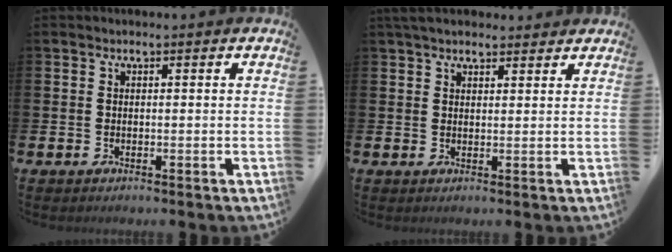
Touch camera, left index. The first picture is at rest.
{"total": 3.3, "force": [2.9, 1.2, 1.1], "torque": [-0.016, -0.006, 0.050]}